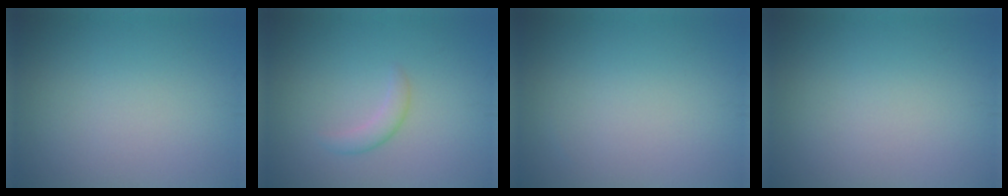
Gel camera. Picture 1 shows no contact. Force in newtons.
{"total": 1.5, "press": 1.5, "slide": 0.0}
{"total": 0.0}
{"total": 0.0}